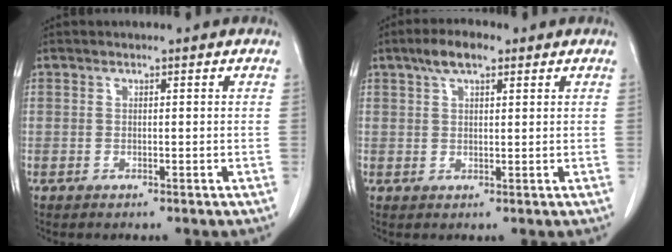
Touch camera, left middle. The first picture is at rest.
{"total": 4.3, "force": [2.7, 1.6, 3.0], "torque": [-0.062, 0.013, 0.049]}